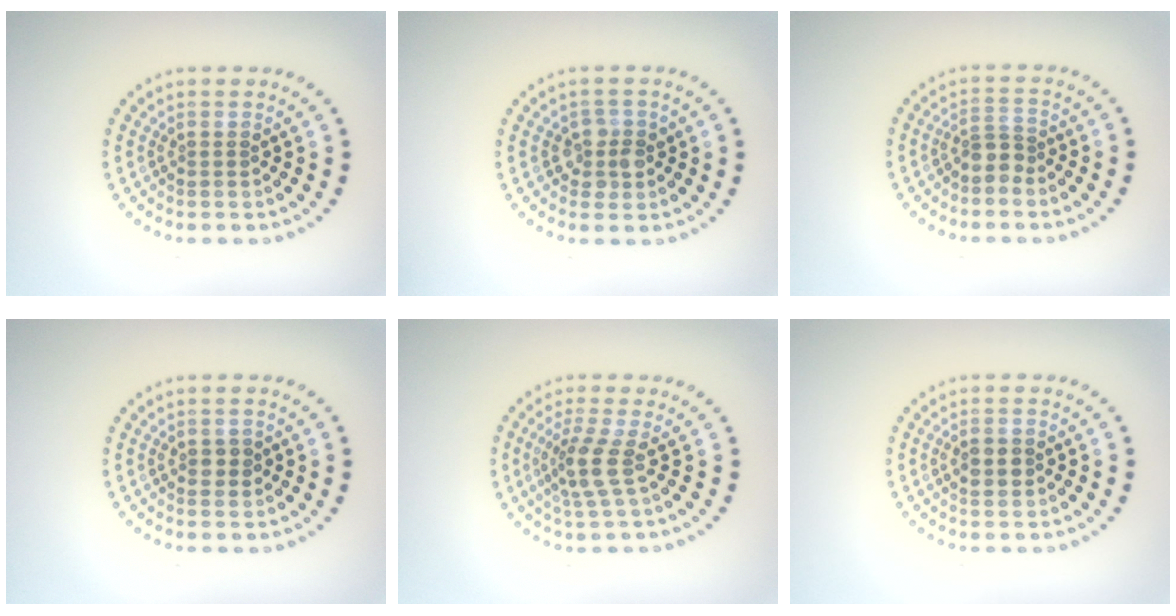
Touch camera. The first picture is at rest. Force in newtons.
{"total": 2.3, "press": 2.1, "slide": 1.0}
{"total": 1.9, "press": 1.4, "slide": 1.3}
{"total": 1.3, "press": 1.3, "slide": 0.0}
{"total": 2.7, "press": 2.0, "slide": 1.7}
{"total": 2.2, "press": 2.2, "slide": 0.1}